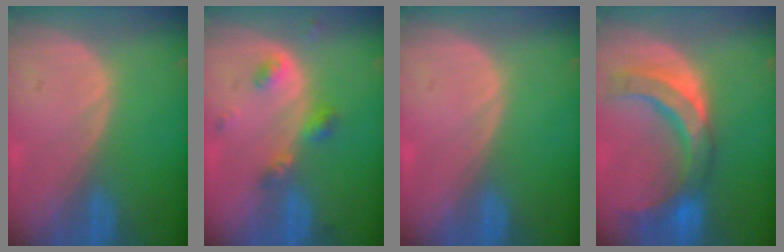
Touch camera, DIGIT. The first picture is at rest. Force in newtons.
{"total": 4.7, "press": 4.2, "slide": 2.1}
{"total": 0.0}
{"total": 10.3, "press": 9.4, "slide": 4.3}